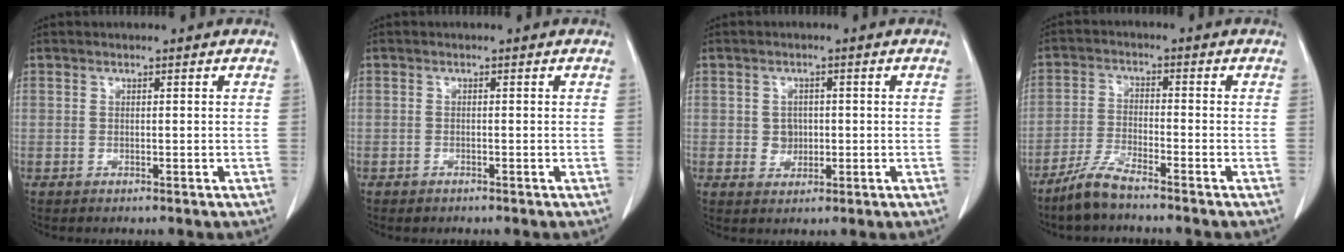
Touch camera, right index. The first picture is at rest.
{"total": 0.7, "force": [-0.6, 0.4, 0.2], "torque": [-0.005, 0.001, -0.009]}
{"total": 1.7, "force": [-0.2, 1.5, 0.7], "torque": [-0.011, 0.004, 0.002]}
{"total": 5.5, "force": [-4.6, 0.4, 2.9], "torque": [-0.066, -0.014, -0.098]}